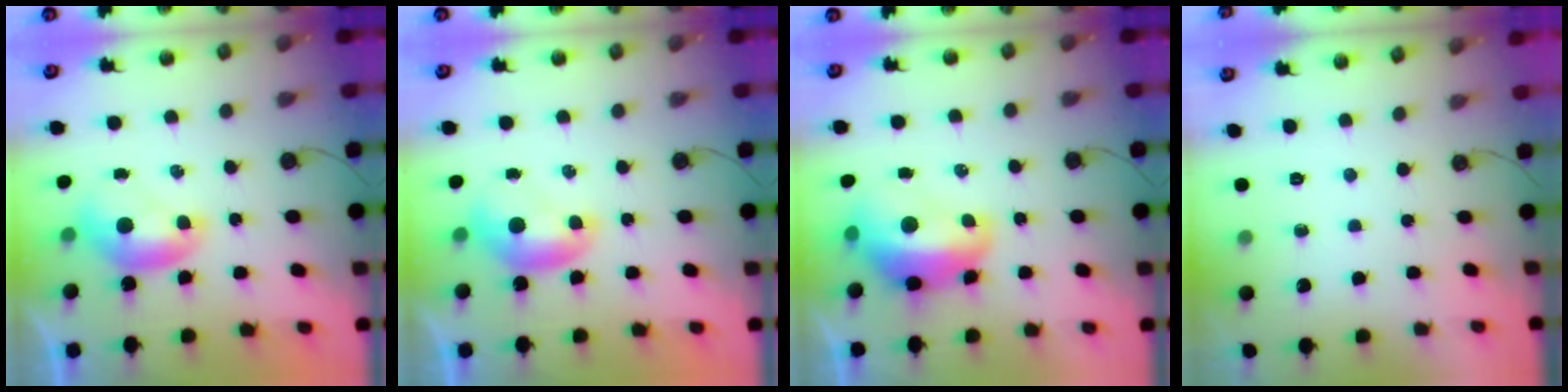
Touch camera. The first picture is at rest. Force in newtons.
{"total": 0.0}
{"total": 6.9, "press": 6.8, "slide": 0.9}
{"total": 0.0}